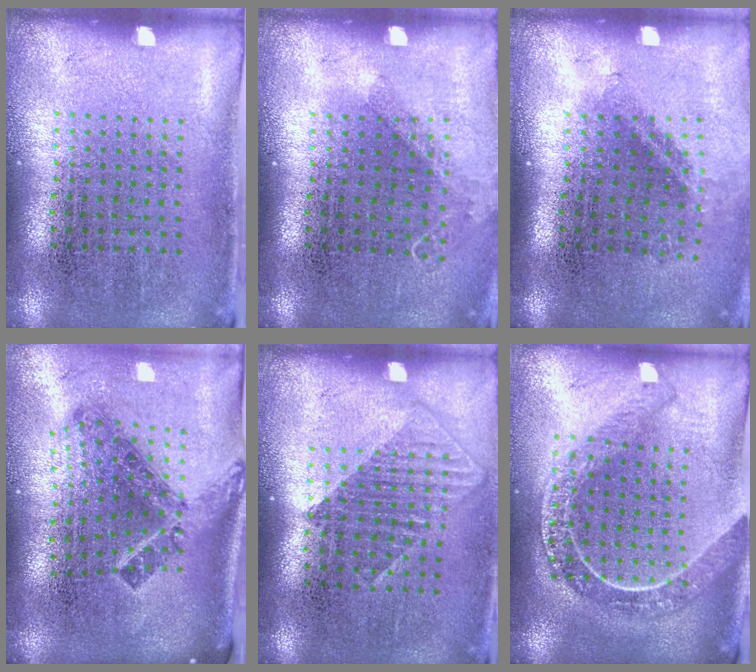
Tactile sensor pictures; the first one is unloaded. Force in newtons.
{"total": 0.8, "press": 0.8, "slide": 0.3}
{"total": 1.5, "press": 1.0, "slide": 1.0}
{"total": 1.9, "press": 1.3, "slide": 1.4}
{"total": 1.3, "press": 1.0, "slide": 0.7}
{"total": 2.2, "press": 1.9, "slide": 1.2}